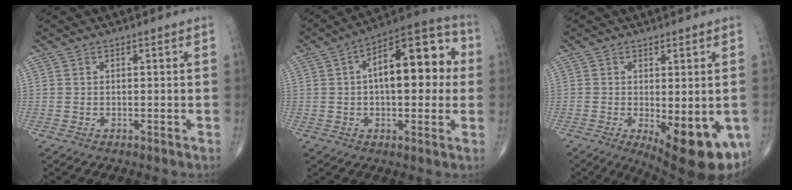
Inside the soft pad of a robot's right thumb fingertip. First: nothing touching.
{"total": 17.9, "force": [2.4, 8.3, 15.7], "torque": [-0.200, 0.035, 0.026]}
{"total": 15.1, "force": [-4.9, 5.8, 13.1], "torque": [-0.133, -0.018, -0.051]}